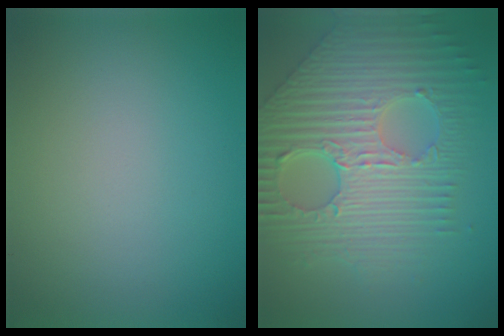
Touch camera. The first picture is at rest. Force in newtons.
{"total": 9.8, "press": 6.7, "slide": 7.1}